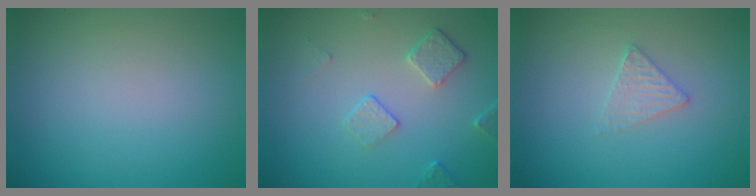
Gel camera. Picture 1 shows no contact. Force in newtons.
{"total": 2.3, "press": 1.6, "slide": 1.6}
{"total": 1.6, "press": 1.6, "slide": 0.2}